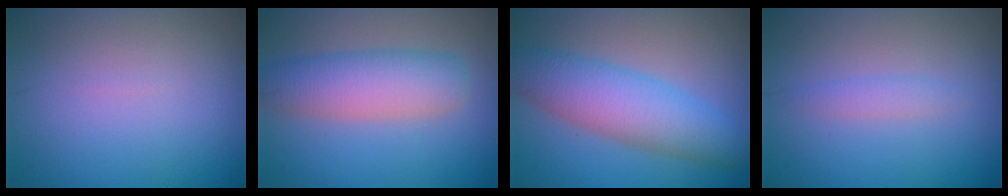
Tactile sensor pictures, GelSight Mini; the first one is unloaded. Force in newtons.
{"total": 5.2, "press": 5.2, "slide": 0.2}
{"total": 6.2, "press": 6.2, "slide": 0.1}
{"total": 1.2, "press": 1.2, "slide": 0.0}